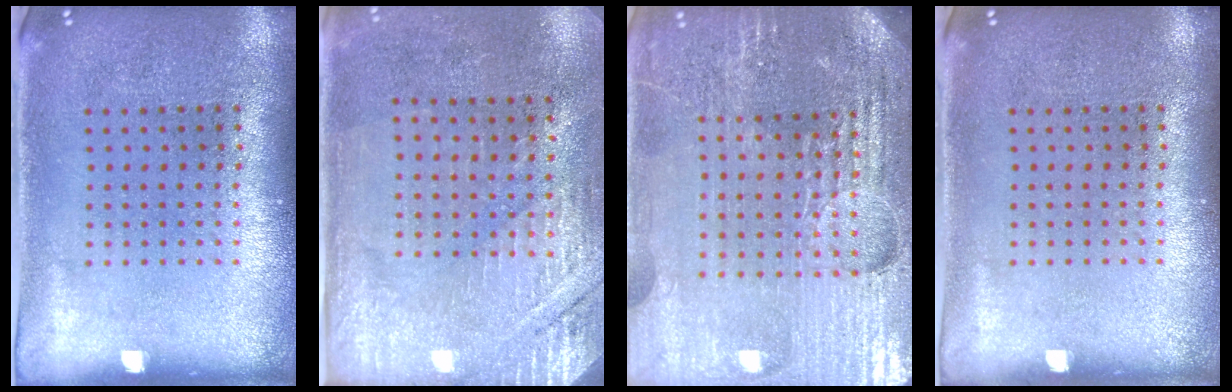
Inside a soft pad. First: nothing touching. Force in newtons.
{"total": 2.9, "press": 2.7, "slide": 1.1}
{"total": 5.3, "press": 4.8, "slide": 2.1}
{"total": 0.0}